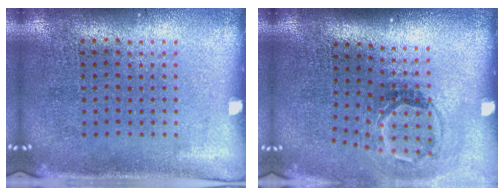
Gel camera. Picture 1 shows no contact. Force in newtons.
{"total": 1.7, "press": 1.2, "slide": 1.3}